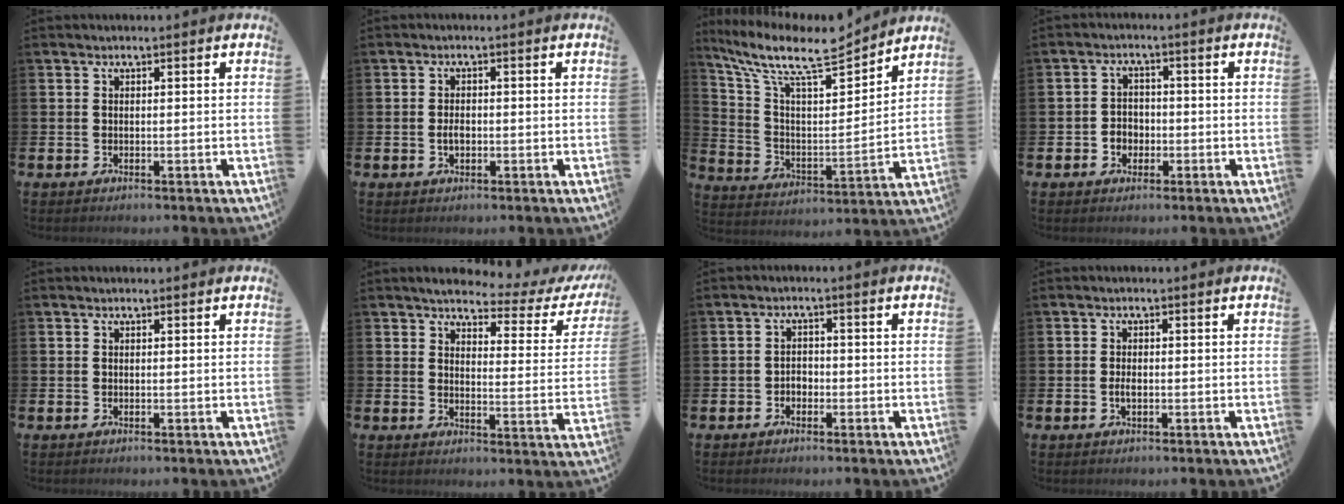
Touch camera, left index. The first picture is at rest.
{"total": 1.8, "force": [-0.3, 1.1, 1.4], "torque": [-0.026, 0.004, -0.008]}
{"total": 11.0, "force": [9.0, 2.7, 5.7], "torque": [-0.137, -0.060, 0.149]}
{"total": 2.7, "force": [-1.0, 2.3, 0.9], "torque": [-0.014, 0.004, -0.027]}
{"total": 0.0}
{"total": 3.9, "force": [3.4, 1.1, 1.5], "torque": [-0.041, -0.027, 0.050]}
{"total": 1.7, "force": [-1.0, 1.3, 0.5], "torque": [-0.012, 0.004, -0.022]}
{"total": 1.4, "force": [-0.3, 0.7, 1.2], "torque": [-0.022, 0.002, -0.007]}